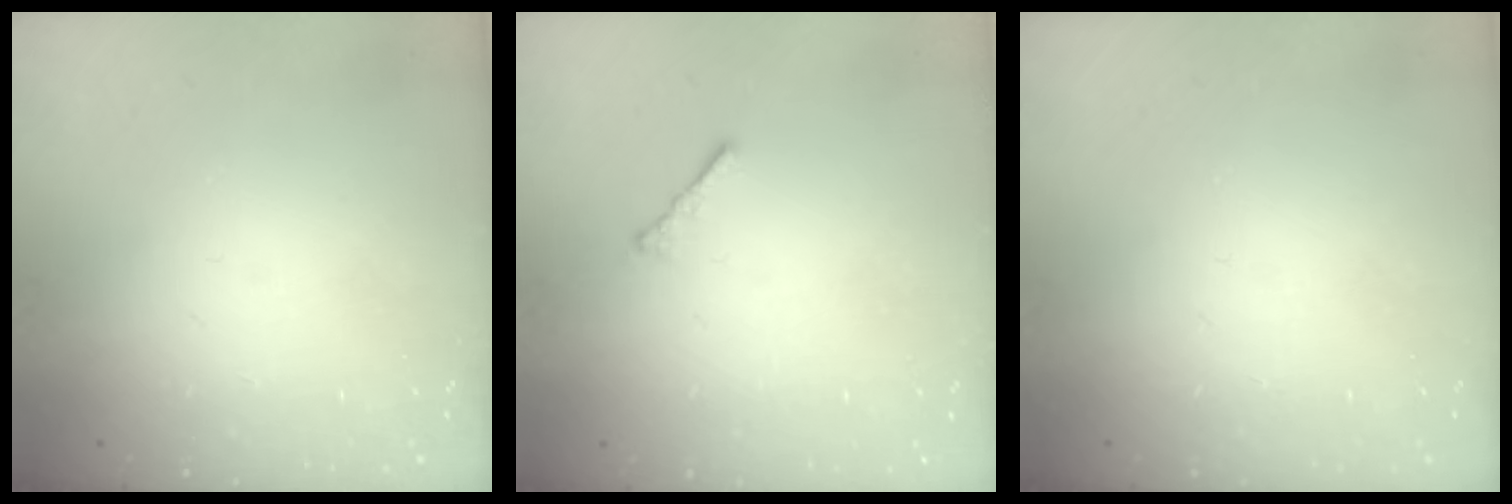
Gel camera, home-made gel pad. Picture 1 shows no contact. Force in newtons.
{"total": 1.7, "press": 1.6, "slide": 0.5}
{"total": 0.0}